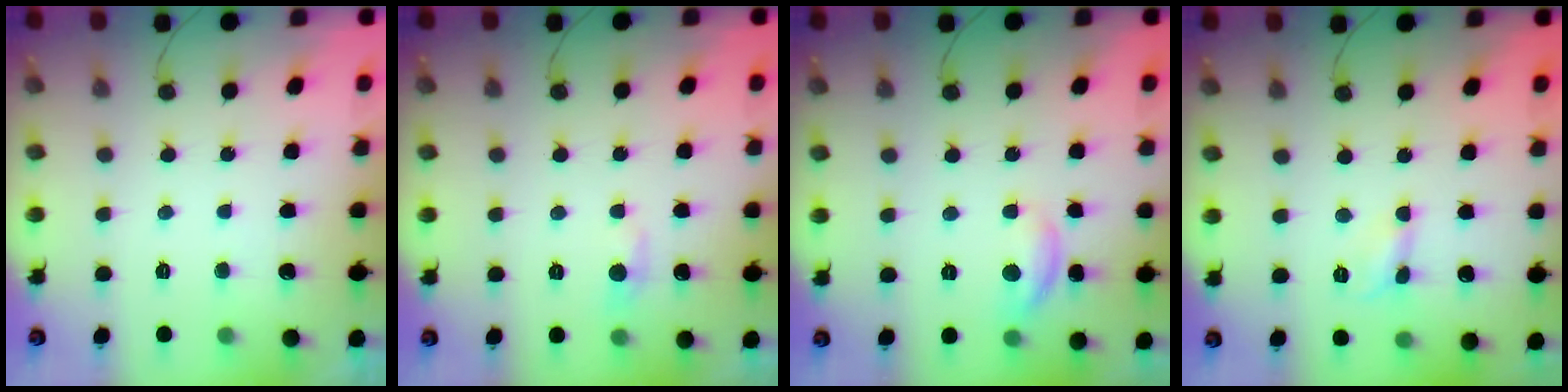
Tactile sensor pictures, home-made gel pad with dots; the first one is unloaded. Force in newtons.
{"total": 4.5, "press": 4.5, "slide": 0.7}
{"total": 8.0, "press": 8.0, "slide": 0.4}
{"total": 2.7, "press": 2.7, "slide": 0.2}